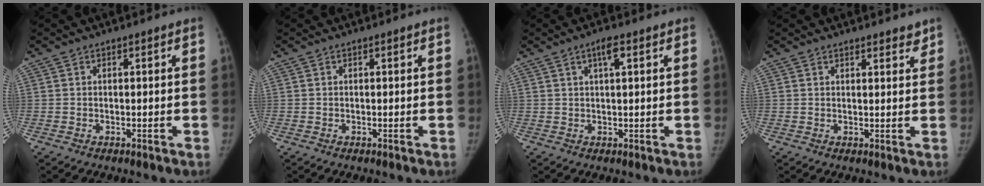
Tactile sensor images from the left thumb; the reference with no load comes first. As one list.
[{"total": 0.0}, {"total": 3.1, "force": [1.3, 0.7, 2.7], "torque": [-0.048, 0.002, 0.023]}, {"total": 2.6, "force": [2.3, 1.0, 0.7], "torque": [0.009, -0.013, 0.024]}]